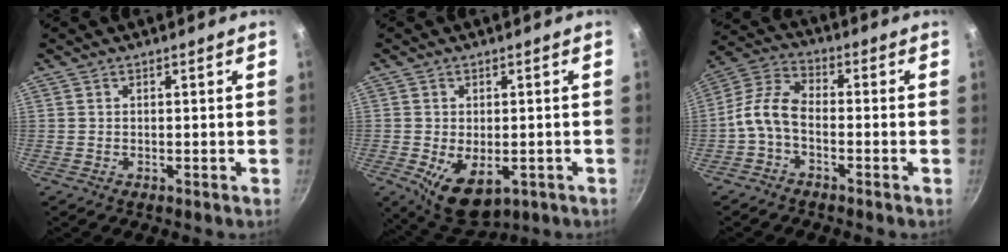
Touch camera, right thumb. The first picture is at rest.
{"total": 9.6, "force": [-3.2, 5.5, 7.1], "torque": [-0.111, -0.004, -0.034]}
{"total": 8.1, "force": [-2.2, 4.6, 6.3], "torque": [-0.129, 0.034, -0.056]}